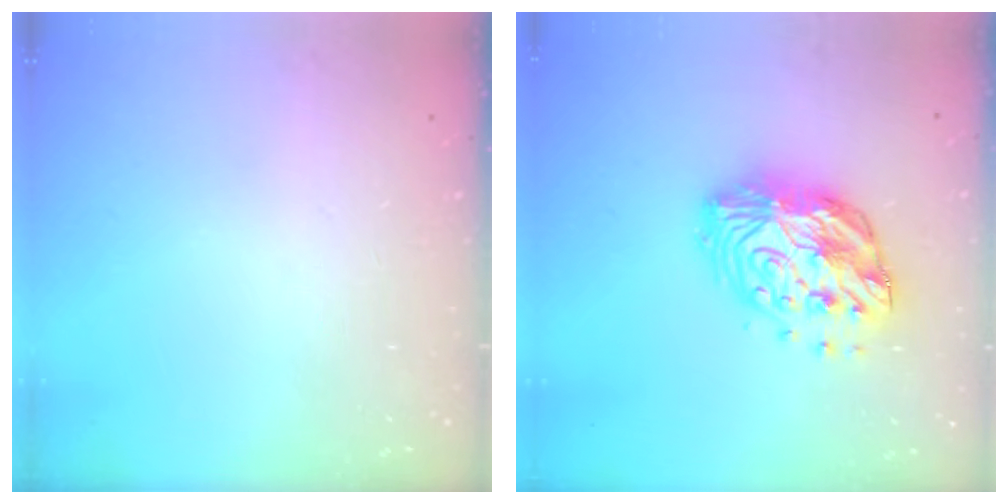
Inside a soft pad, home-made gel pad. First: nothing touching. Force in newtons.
{"total": 15.7, "press": 15.6, "slide": 1.2}